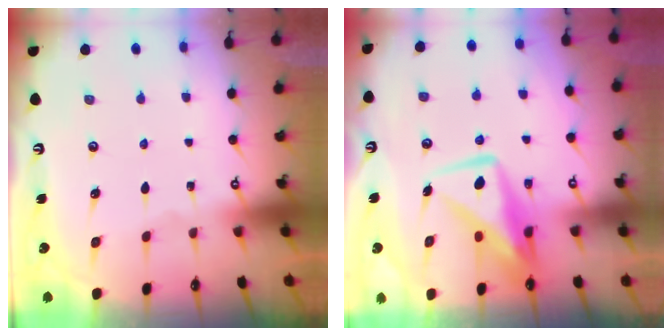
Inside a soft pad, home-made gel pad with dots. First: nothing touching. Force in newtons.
{"total": 10.2, "press": 10.2, "slide": 1.1}